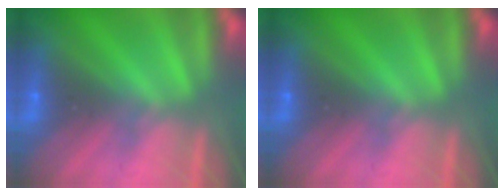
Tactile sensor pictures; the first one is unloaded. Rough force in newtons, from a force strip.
{"total": 0.0}